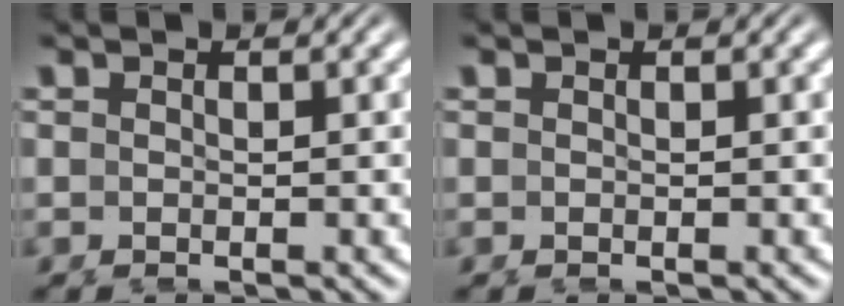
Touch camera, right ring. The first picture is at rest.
{"total": 0.0}